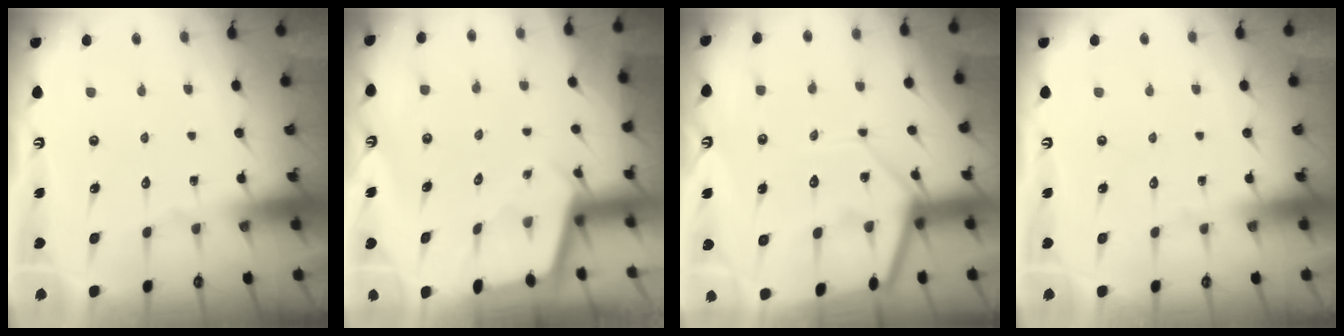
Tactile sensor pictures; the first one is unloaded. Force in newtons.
{"total": 1.9, "press": 1.9, "slide": 0.2}
{"total": 12.6, "press": 12.5, "slide": 1.1}
{"total": 0.0}